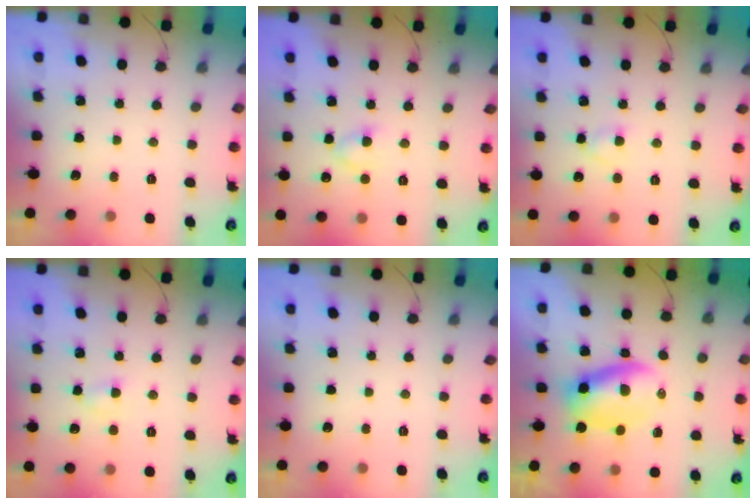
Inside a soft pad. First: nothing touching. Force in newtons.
{"total": 3.1, "press": 2.8, "slide": 1.3}
{"total": 2.6, "press": 2.4, "slide": 1.1}
{"total": 2.8, "press": 2.6, "slide": 1.1}
{"total": 0.0}
{"total": 6.9, "press": 6.6, "slide": 2.0}